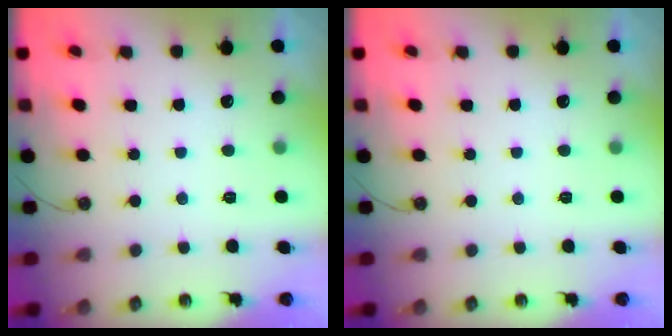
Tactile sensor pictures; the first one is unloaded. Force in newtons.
{"total": 0.0}